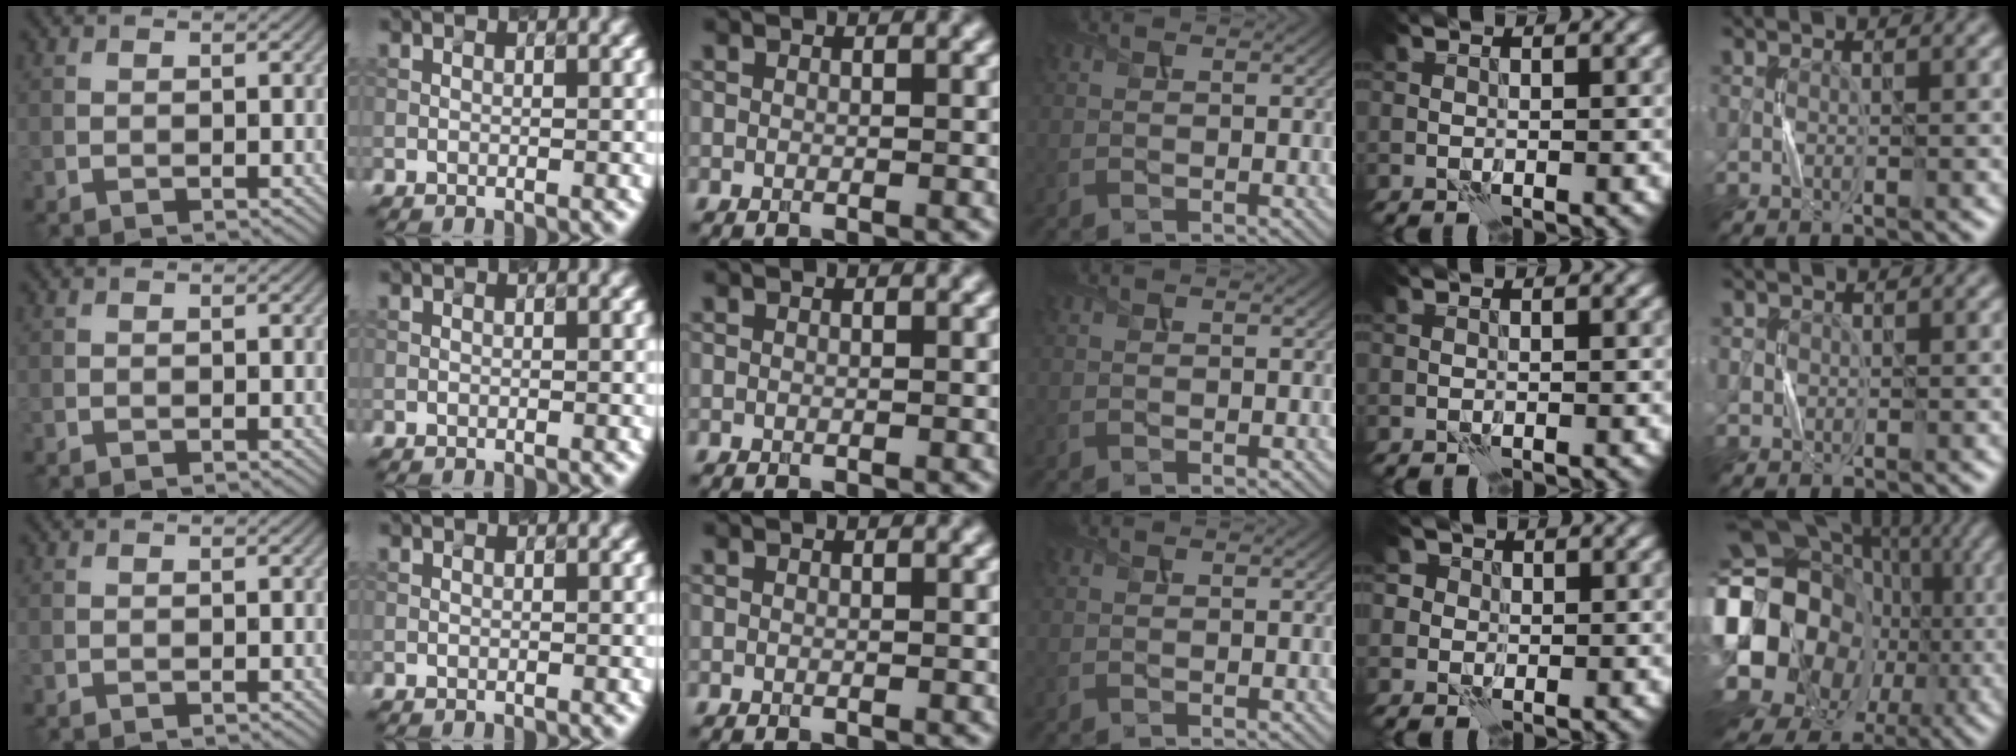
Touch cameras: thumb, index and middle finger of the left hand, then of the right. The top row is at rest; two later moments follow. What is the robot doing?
{"motion": "press", "object": "button"}